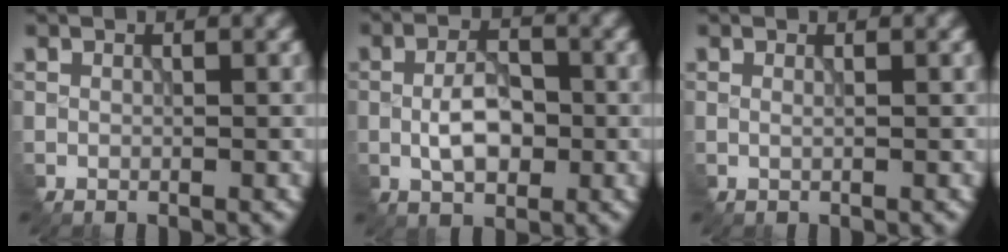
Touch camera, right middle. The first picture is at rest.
{"total": 3.5, "force": [-0.8, 1.9, 2.8], "torque": [-0.063, 0.007, -0.018]}
{"total": 0.6, "force": [0.5, 0.3, 0.3], "torque": [0.002, -0.002, -0.006]}